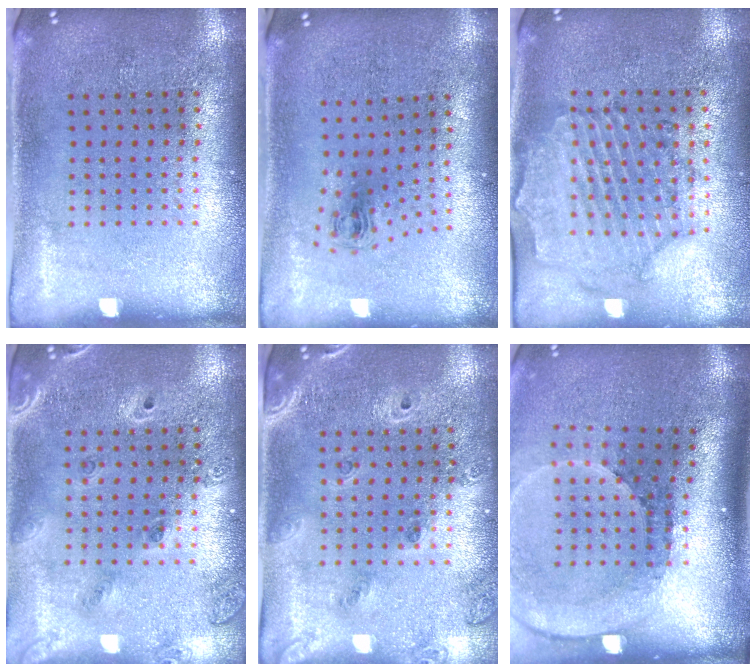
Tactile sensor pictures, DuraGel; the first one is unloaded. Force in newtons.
{"total": 0.7, "press": 0.4, "slide": 0.6}
{"total": 0.8, "press": 0.7, "slide": 0.3}
{"total": 1.5, "press": 1.3, "slide": 0.7}
{"total": 1.7, "press": 1.5, "slide": 0.7}
{"total": 2.7, "press": 1.8, "slide": 1.9}